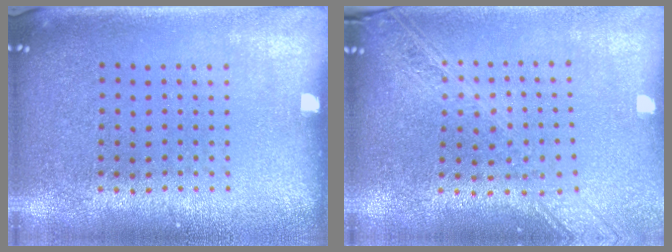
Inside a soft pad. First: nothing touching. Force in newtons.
{"total": 2.2, "press": 1.9, "slide": 1.2}